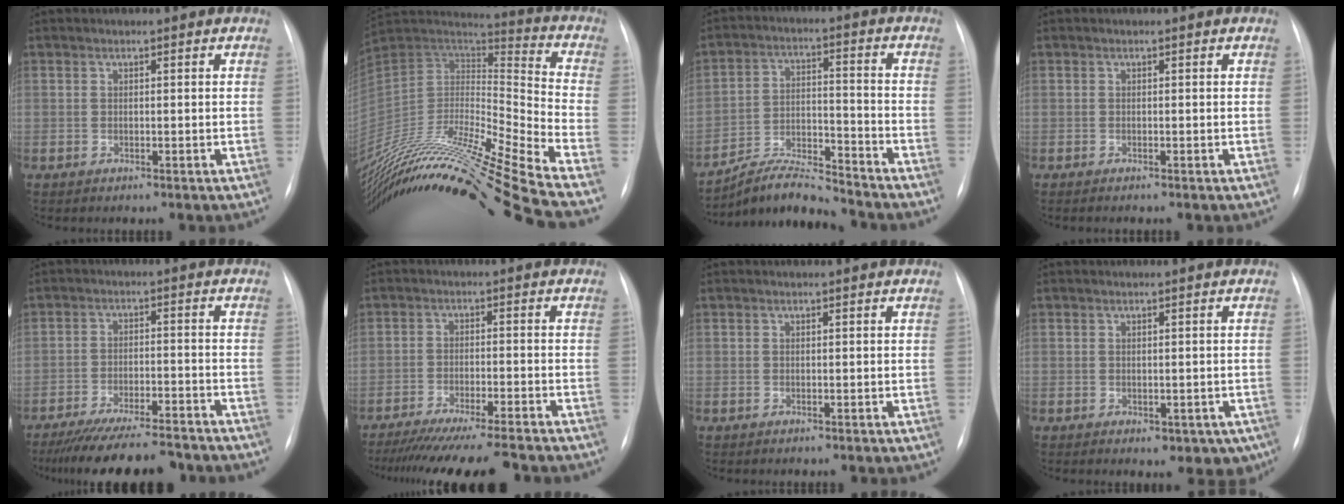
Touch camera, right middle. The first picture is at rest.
{"total": 34.4, "force": [-28.2, -0.4, 19.6], "torque": [-0.342, -0.057, -0.475]}
{"total": 9.2, "force": [-9.0, 0.0, 1.7], "torque": [-0.031, 0.014, -0.162]}
{"total": 0.9, "force": [-0.8, 0.0, 0.5], "torque": [-0.006, -0.003, -0.008]}
{"total": 15.4, "force": [-13.7, 1.9, 6.7], "torque": [-0.118, -0.019, -0.200]}
{"total": 16.6, "force": [-14.8, 0.3, 7.6], "torque": [-0.122, -0.044, -0.215]}
{"total": 0.0}
{"total": 4.8, "force": [-2.3, 2.9, 3.0], "torque": [-0.012, 0.004, -0.022]}